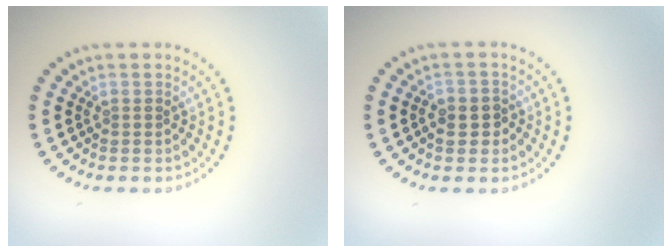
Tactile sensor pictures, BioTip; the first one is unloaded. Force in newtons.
{"total": 2.3, "press": 2.1, "slide": 0.8}